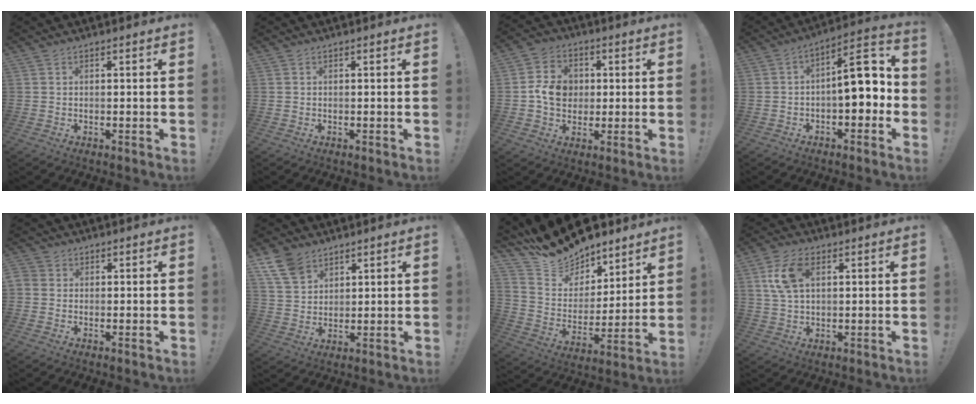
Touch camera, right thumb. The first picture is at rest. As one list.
[{"total": 0.0}, {"total": 10.5, "force": [0.6, 8.9, 5.5], "torque": [-0.078, 0.013, 0.017]}, {"total": 12.4, "force": [0.0, 5.6, 11.1], "torque": [-0.145, 0.007, -0.003]}, {"total": 2.4, "force": [0.2, 2.2, 1.0], "torque": [-0.020, 0.005, 0.007]}, {"total": 9.2, "force": [6.4, 5.6, 3.7], "torque": [-0.073, -0.029, 0.128]}, {"total": 14.7, "force": [13.4, 5.5, 2.7], "torque": [-0.083, -0.107, 0.244]}, {"total": 9.6, "force": [3.0, 5.3, 7.4], "torque": [-0.144, 0.005, 0.056]}]